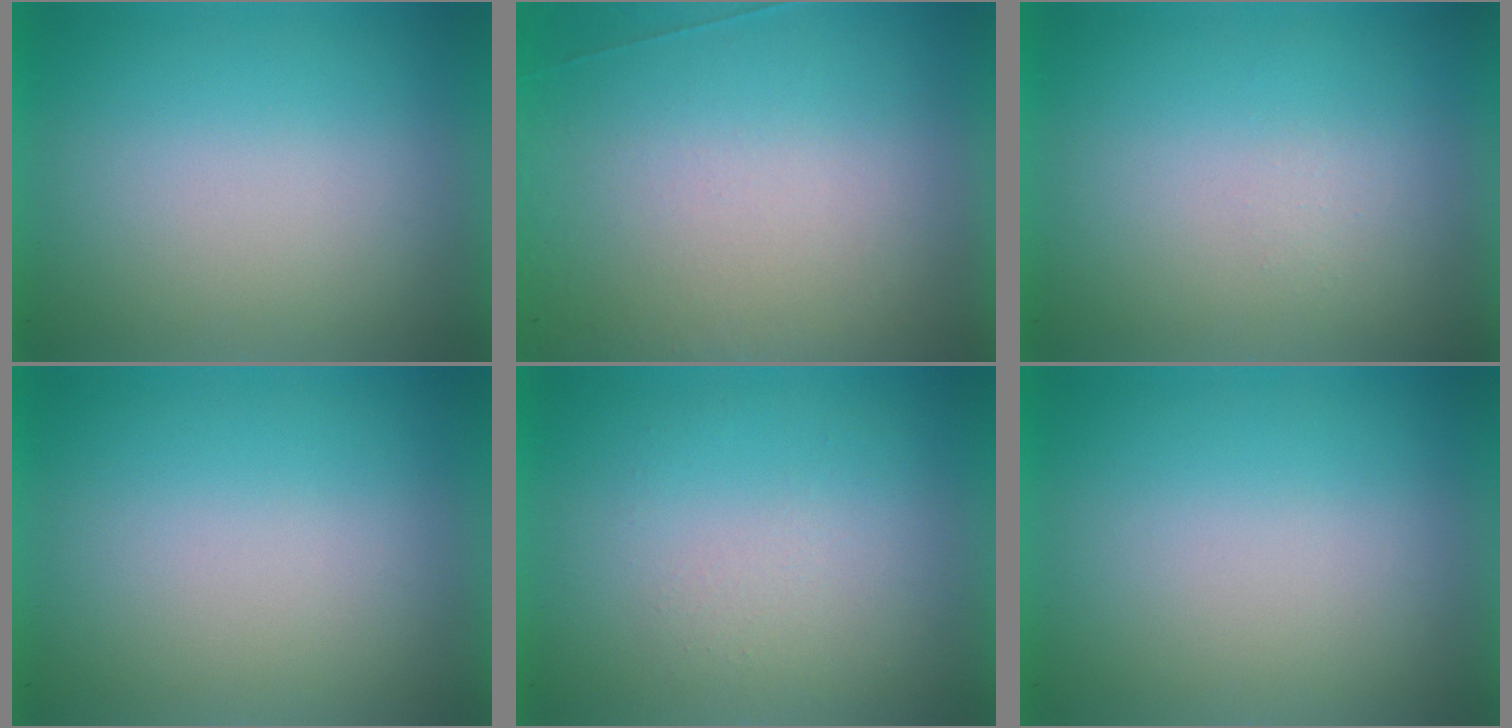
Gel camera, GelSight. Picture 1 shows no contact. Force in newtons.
{"total": 6.7}
{"total": 1.3}
{"total": 0.0}
{"total": 1.1}
{"total": 0.0}